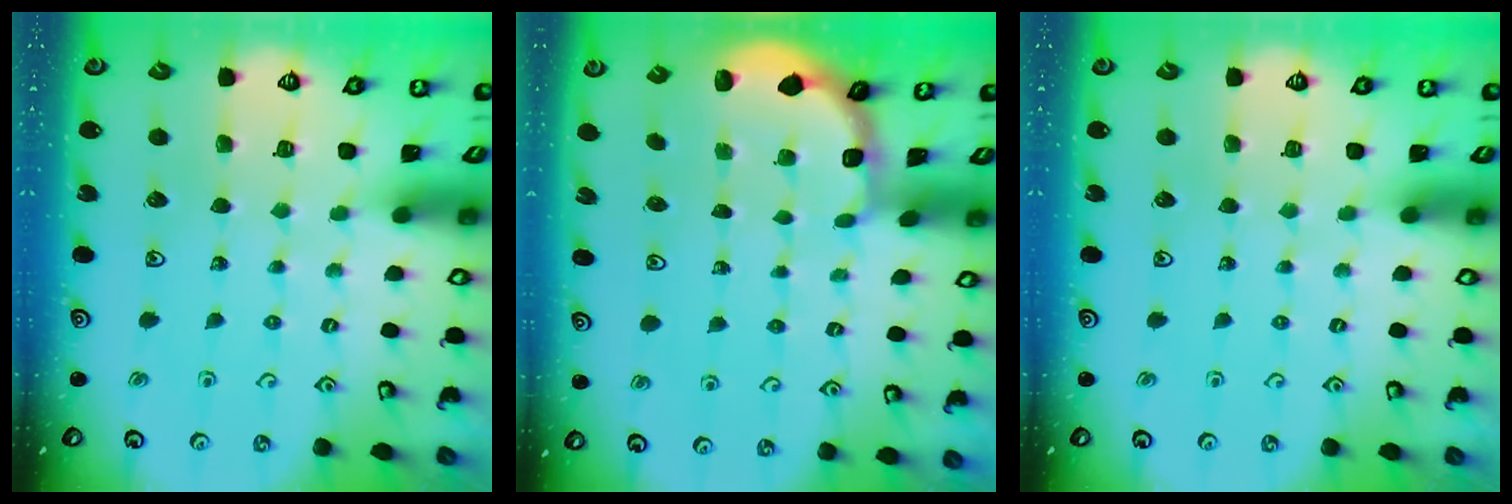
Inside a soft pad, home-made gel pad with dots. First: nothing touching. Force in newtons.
{"total": 1.9, "press": 1.7, "slide": 0.8}
{"total": 0.0}